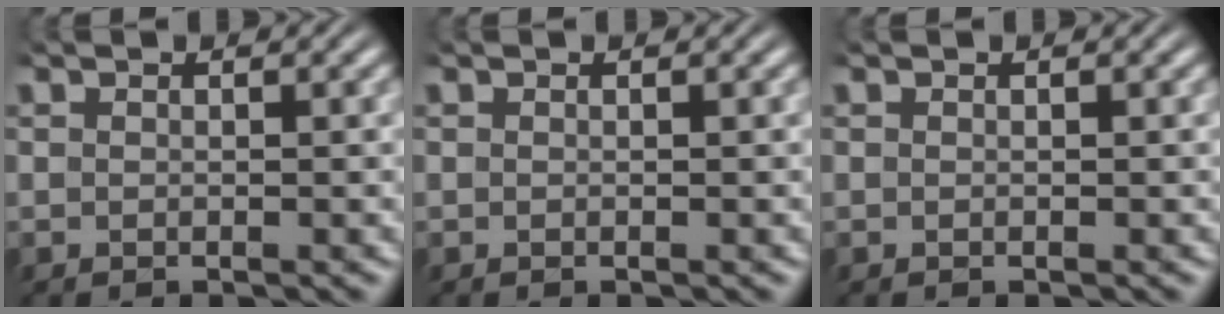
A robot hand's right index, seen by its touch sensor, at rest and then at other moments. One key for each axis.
{"total": 0.0}
{"total": 0.0}